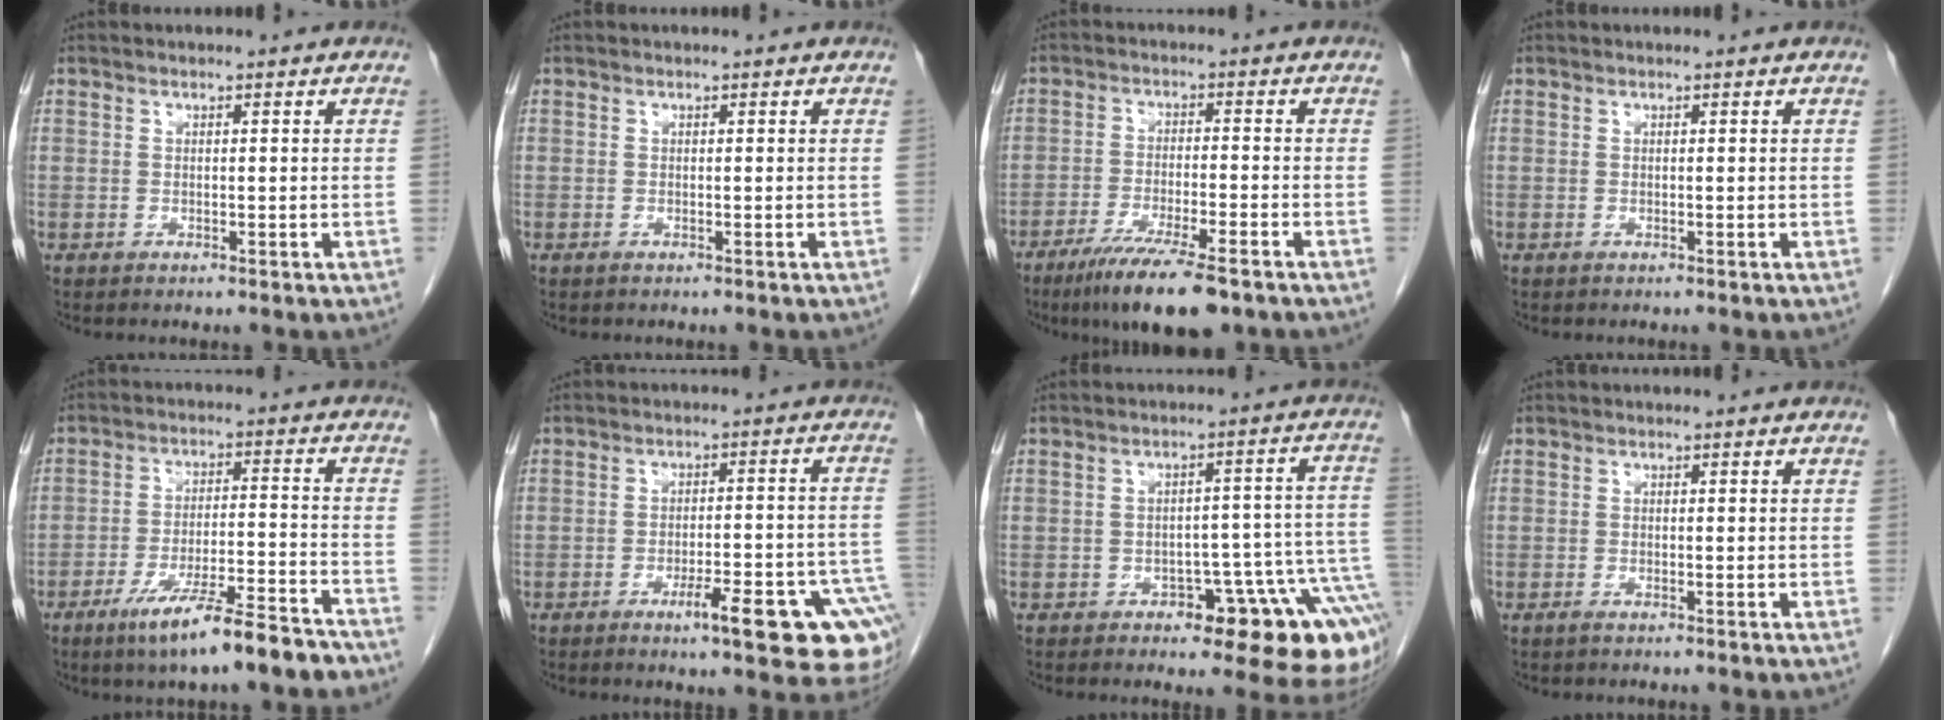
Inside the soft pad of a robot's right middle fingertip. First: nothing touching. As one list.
[{"total": 0.0}, {"total": 10.9, "force": [-7.7, 1.2, 7.7], "torque": [-0.129, -0.027, -0.124]}, {"total": 0.0}, {"total": 12.0, "force": [-8.6, 0.9, 8.2], "torque": [-0.137, -0.015, -0.139]}, {"total": 14.5, "force": [-7.9, 2.4, 12.0], "torque": [-0.061, 0.018, -0.098]}, {"total": 13.3, "force": [-7.5, 4.2, 10.1], "torque": [-0.036, 0.041, -0.091]}, {"total": 0.6, "force": [-0.4, 0.0, 0.4], "torque": [-0.009, -0.001, -0.008]}]